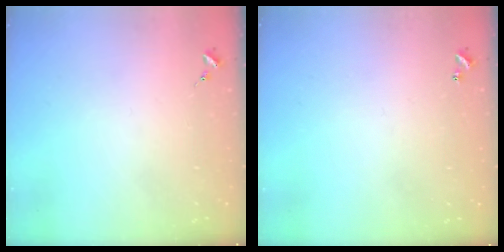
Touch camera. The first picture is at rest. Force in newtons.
{"total": 0.9, "press": 0.9, "slide": 0.2}